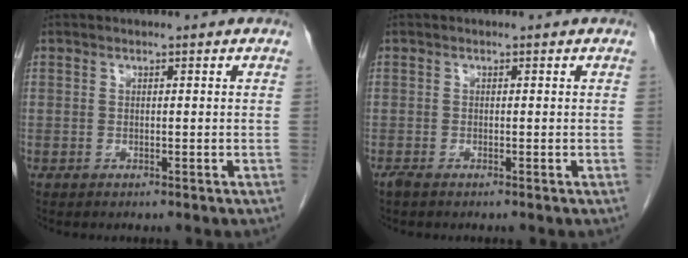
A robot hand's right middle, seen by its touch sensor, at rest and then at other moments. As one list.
[{"total": 0.8, "force": [-0.7, 0.0, 0.4], "torque": [-0.015, -0.004, -0.013]}]